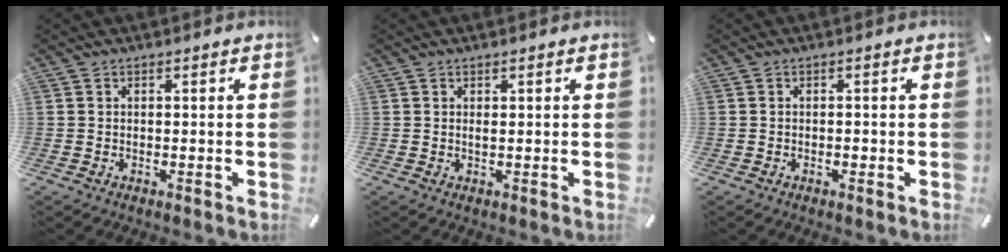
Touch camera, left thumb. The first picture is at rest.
{"total": 0.8, "force": [0.2, 0.1, 0.8], "torque": [-0.015, 0.000, 0.004]}
{"total": 0.9, "force": [-0.4, 0.4, 0.6], "torque": [-0.013, -0.001, -0.009]}